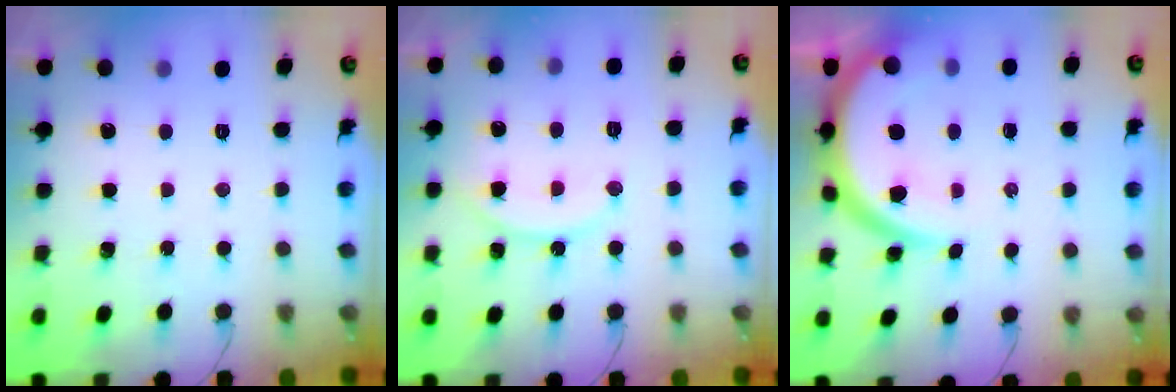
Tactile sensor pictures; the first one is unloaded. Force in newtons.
{"total": 11.4, "press": 11.4, "slide": 0.7}
{"total": 12.5, "press": 12.5, "slide": 1.0}